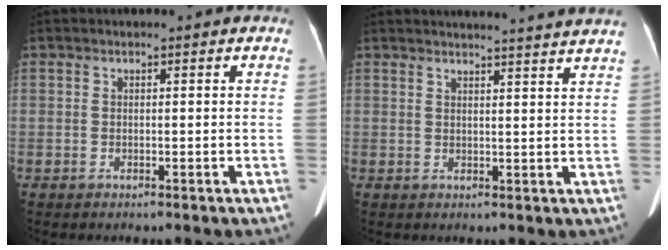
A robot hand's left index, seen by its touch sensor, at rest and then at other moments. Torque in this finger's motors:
{"motor_torque": [-0.01, -0.41, -0.06, 0.04]}